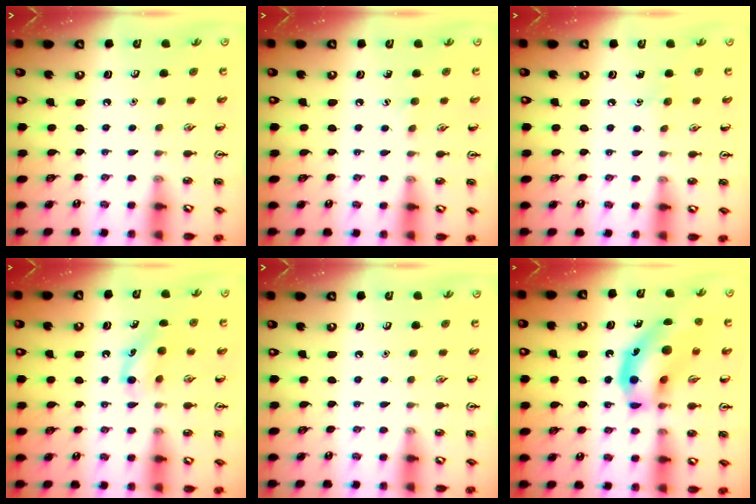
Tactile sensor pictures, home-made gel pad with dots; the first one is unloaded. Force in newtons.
{"total": 3.8, "press": 3.6, "slide": 1.0}
{"total": 5.0, "press": 4.7, "slide": 1.7}
{"total": 8.2, "press": 8.0, "slide": 1.8}
{"total": 0.0}
{"total": 16.5, "press": 15.8, "slide": 4.8}